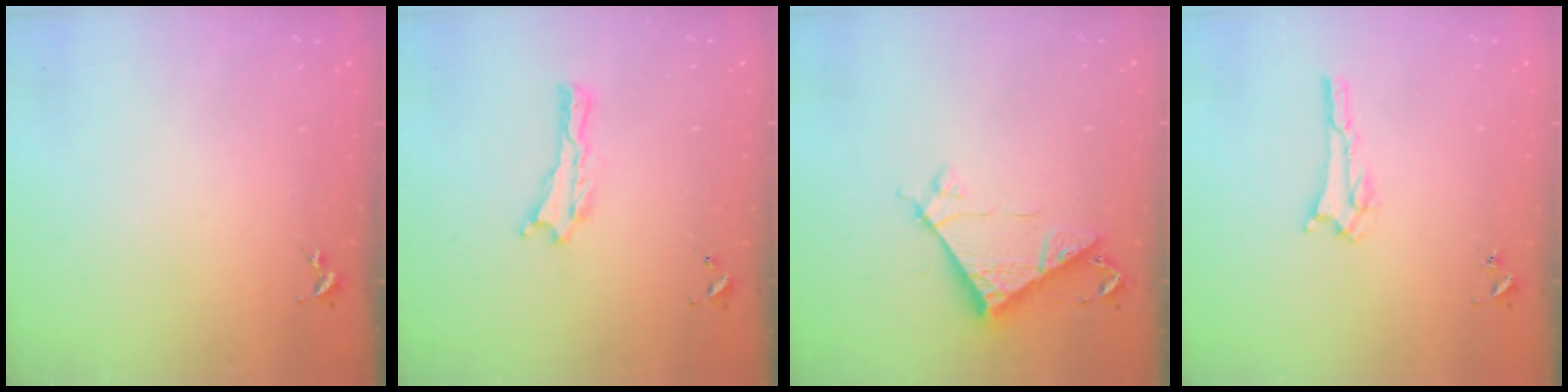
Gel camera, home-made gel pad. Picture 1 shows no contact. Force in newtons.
{"total": 0.0}
{"total": 7.2, "press": 7.2, "slide": 0.5}
{"total": 1.8, "press": 1.8, "slide": 0.2}